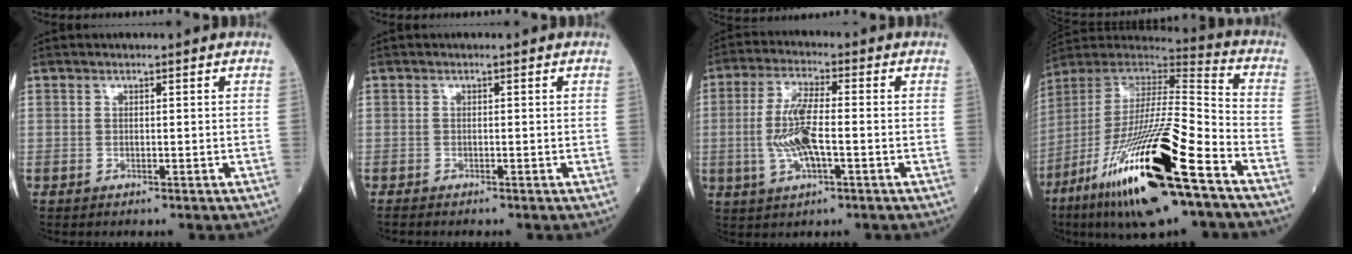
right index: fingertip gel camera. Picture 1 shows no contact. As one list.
[{"total": 0.8, "force": [-0.8, 0.0, 0.3], "torque": [-0.011, -0.003, -0.014]}, {"total": 8.7, "force": [-1.3, 2.1, 8.3], "torque": [-0.178, 0.000, -0.025]}, {"total": 26.3, "force": [-13.5, 3.1, 22.3], "torque": [-0.427, -0.057, -0.248]}]